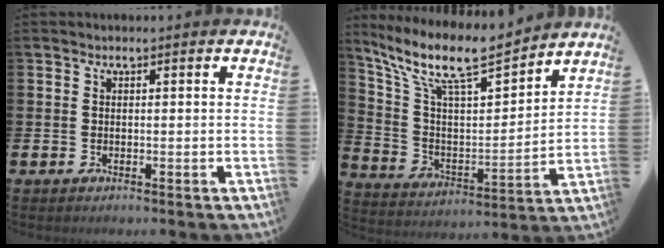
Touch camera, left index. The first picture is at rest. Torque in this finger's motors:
{"motor_torque": [1.10, -0.83, 0.57, 0.21]}